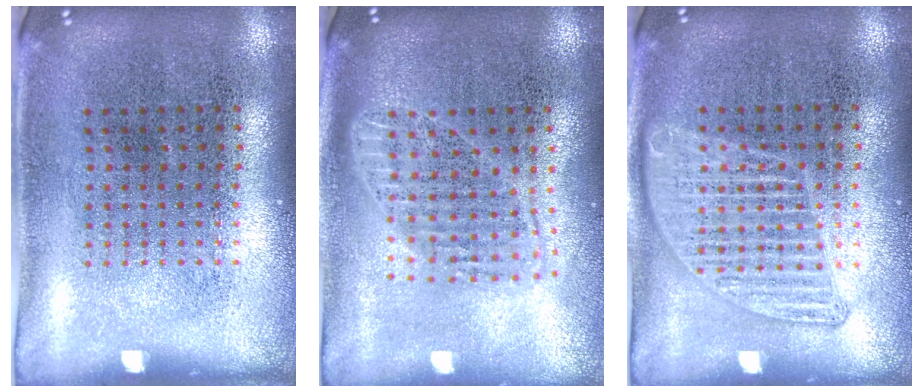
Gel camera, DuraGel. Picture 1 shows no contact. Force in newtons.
{"total": 1.7, "press": 1.5, "slide": 0.9}
{"total": 1.3, "press": 1.3, "slide": 0.1}